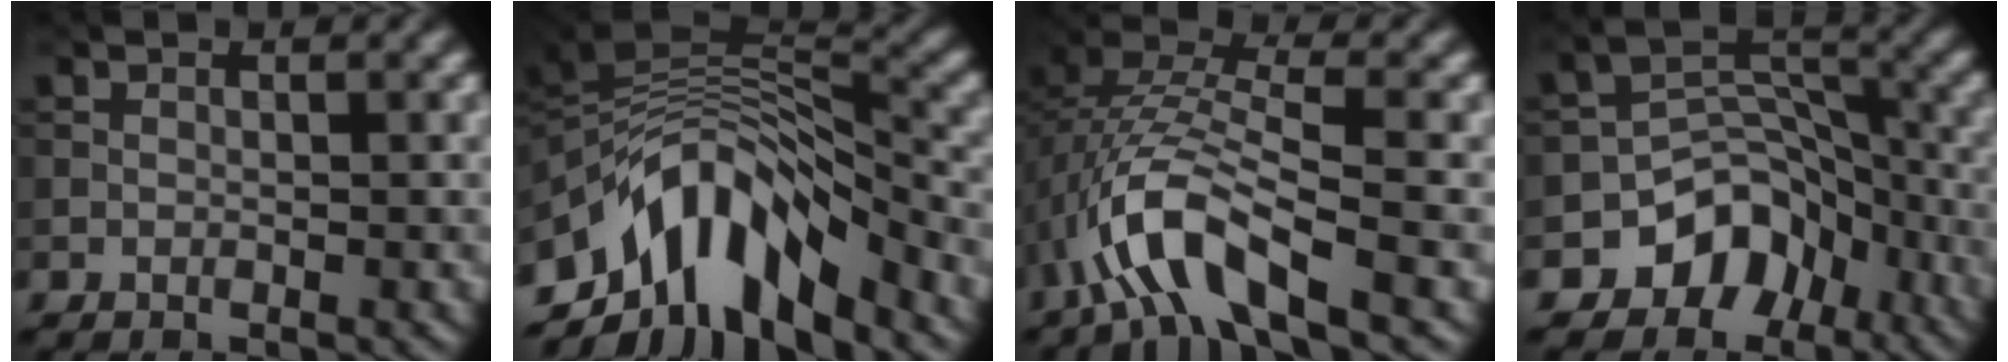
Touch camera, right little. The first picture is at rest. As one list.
[{"total": 10.5, "force": [-6.4, 4.8, 6.9], "torque": [-0.105, 0.003, -0.118]}, {"total": 8.3, "force": [-3.8, 2.8, 6.8], "torque": [-0.147, 0.009, -0.083]}, {"total": 7.1, "force": [-4.2, 5.1, 2.6], "torque": [-0.018, -0.002, -0.074]}]